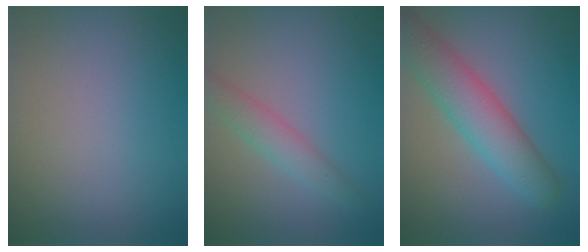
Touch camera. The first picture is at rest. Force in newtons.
{"total": 2.5, "press": 2.5, "slide": 0.1}
{"total": 6.2, "press": 6.2, "slide": 0.3}